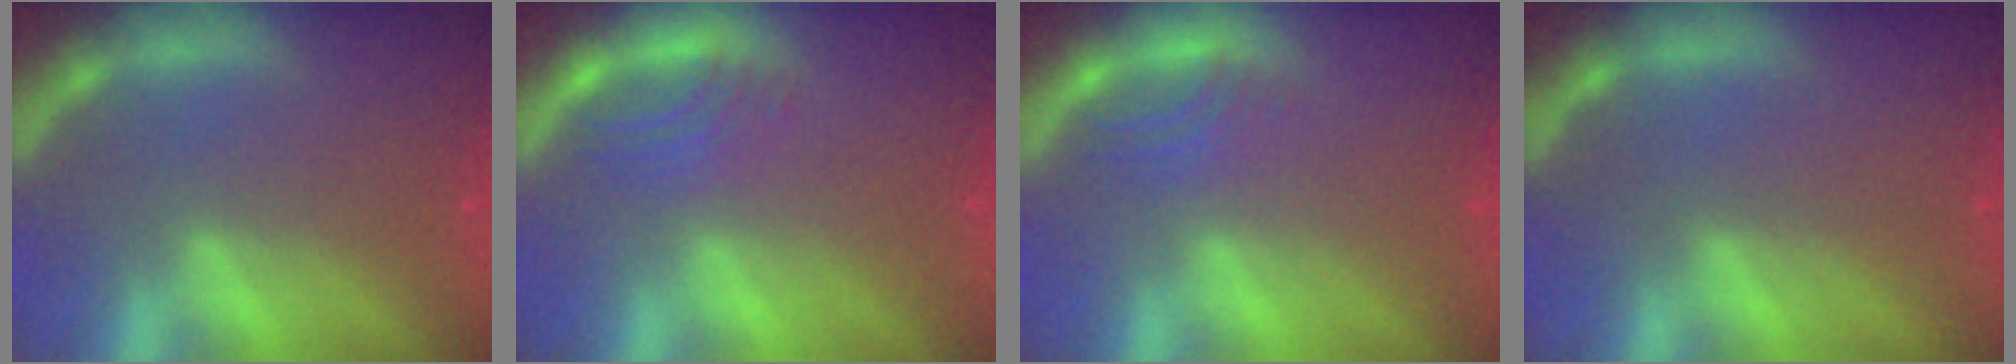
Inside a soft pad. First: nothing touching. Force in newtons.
{"total": 2.5}
{"total": 2.0}
{"total": 0.0}